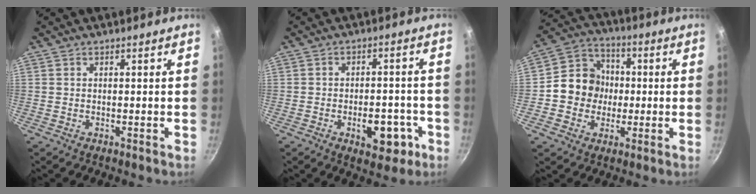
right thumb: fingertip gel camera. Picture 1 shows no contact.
{"total": 8.7, "force": [-3.3, 5.0, 6.3], "torque": [-0.054, 0.019, -0.037]}
{"total": 11.2, "force": [-0.7, 10.1, 4.7], "torque": [-0.042, 0.023, -0.031]}